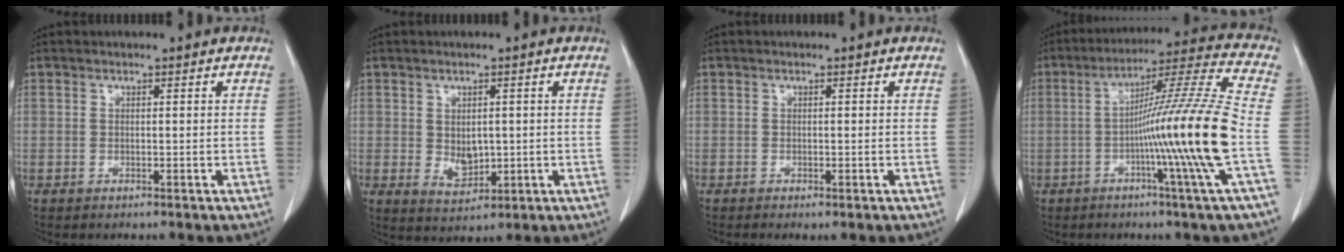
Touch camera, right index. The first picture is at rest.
{"total": 4.3, "force": [0.1, 2.9, 3.2], "torque": [-0.054, -0.005, 0.016]}
{"total": 1.0, "force": [-0.5, 0.2, 0.8], "torque": [-0.016, -0.004, -0.005]}
{"total": 17.2, "force": [-3.4, -3.1, 16.6], "torque": [-0.267, -0.007, -0.070]}